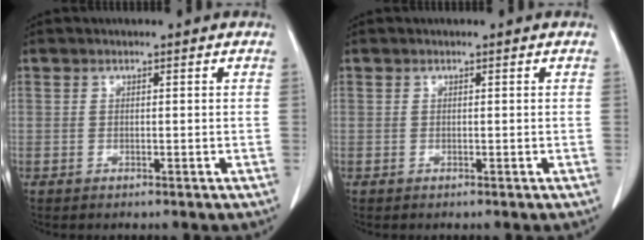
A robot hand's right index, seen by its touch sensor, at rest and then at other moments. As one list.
[{"total": 0.0}]